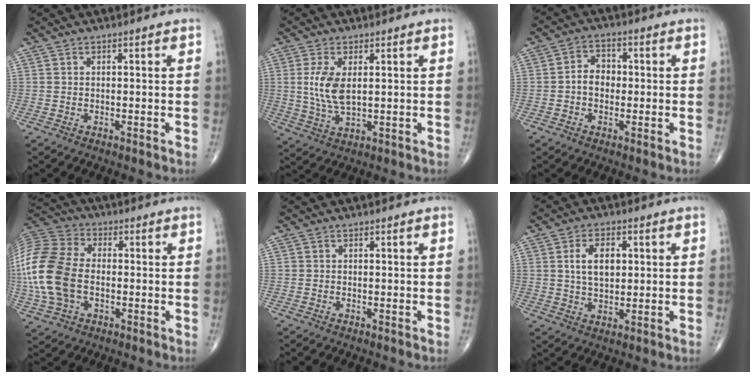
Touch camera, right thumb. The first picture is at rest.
{"total": 7.5, "force": [1.3, 3.6, 6.4], "torque": [-0.136, -0.011, 0.032]}
{"total": 4.9, "force": [-0.5, 3.9, 3.0], "torque": [-0.034, 0.018, -0.016]}
{"total": 18.4, "force": [-1.9, 12.0, 13.8], "torque": [-0.314, 0.013, -0.038]}
{"total": 0.0}
{"total": 7.2, "force": [1.5, 4.3, 5.5], "torque": [-0.084, -0.002, 0.028]}